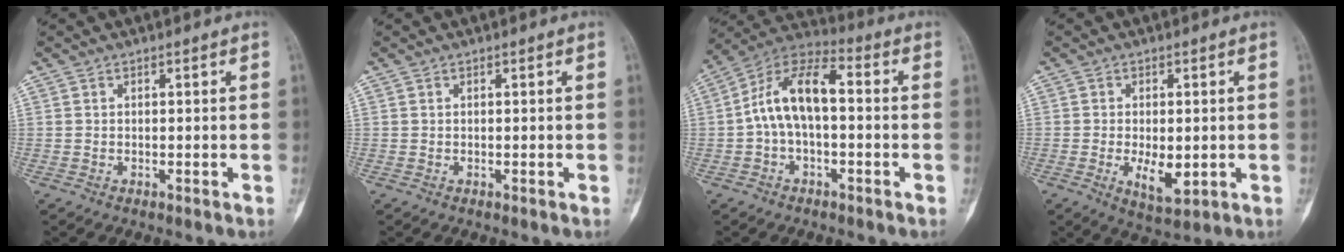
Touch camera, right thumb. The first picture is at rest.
{"total": 0.0}
{"total": 12.1, "force": [-0.2, 6.3, 10.3], "torque": [-0.183, 0.045, -0.016]}
{"total": 6.2, "force": [-1.1, 3.1, 5.3], "torque": [-0.076, -0.014, -0.012]}